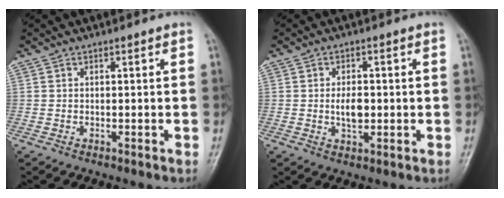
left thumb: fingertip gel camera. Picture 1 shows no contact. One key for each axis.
{"total": 4.4, "fx": -0.2, "fy": 2.4, "fz": 3.6, "tx": -0.056, "ty": -0.002, "tz": -0.003}